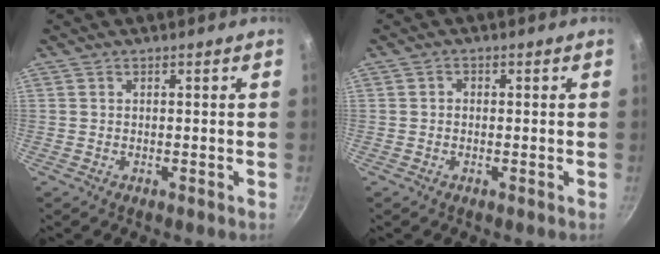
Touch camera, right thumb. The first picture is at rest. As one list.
[{"total": 1.0, "force": [-0.2, 0.8, 0.5], "torque": [-0.007, 0.005, -0.005]}]